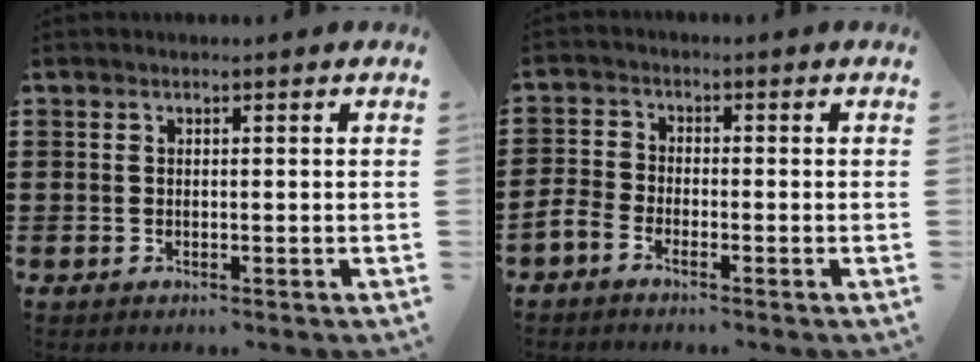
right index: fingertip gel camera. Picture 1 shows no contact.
{"total": 2.3, "force": [-2.0, 0.7, 0.8], "torque": [-0.033, 0.000, -0.045]}